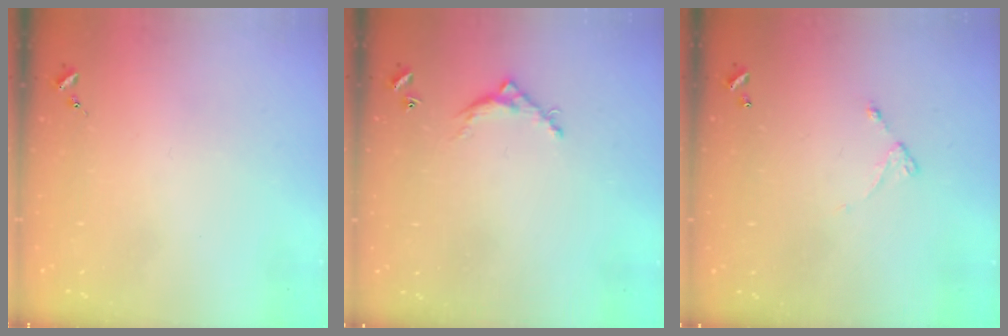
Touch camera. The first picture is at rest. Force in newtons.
{"total": 6.0, "press": 6.0, "slide": 0.3}
{"total": 4.0, "press": 4.0, "slide": 0.3}